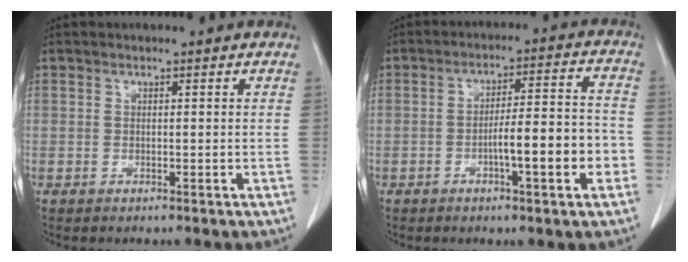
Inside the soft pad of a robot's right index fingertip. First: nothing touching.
{"total": 9.7, "force": [-3.1, 1.1, 9.1], "torque": [-0.141, 0.018, -0.046]}